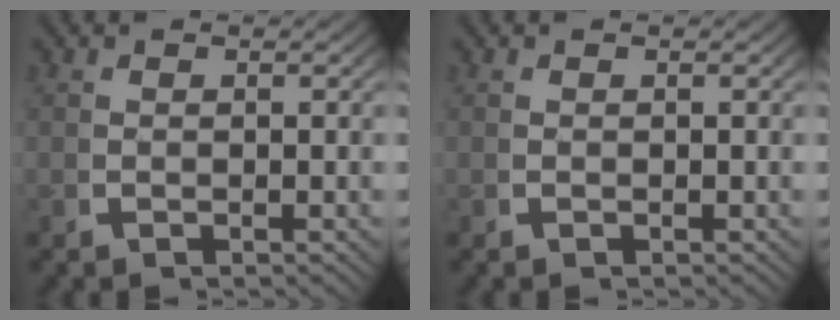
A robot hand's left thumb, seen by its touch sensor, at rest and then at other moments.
{"total": 0.0}